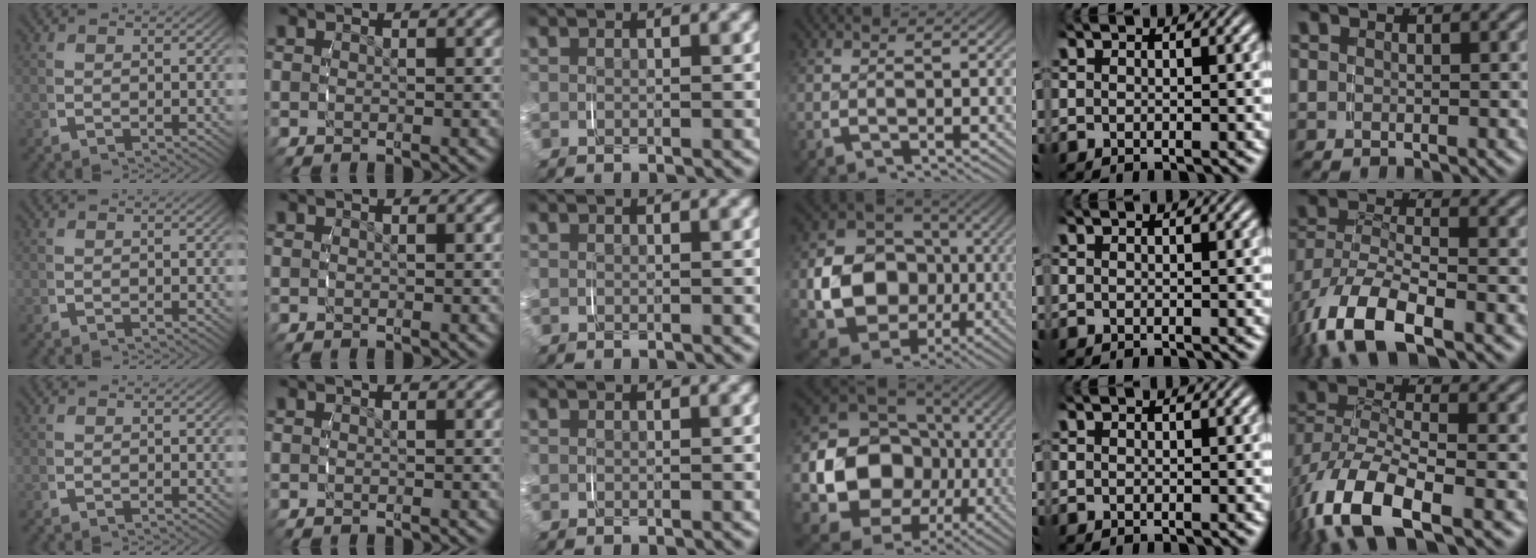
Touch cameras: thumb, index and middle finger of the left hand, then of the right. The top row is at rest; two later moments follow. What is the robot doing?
{"motion": "grasp_and_lifting", "object": "paper"}